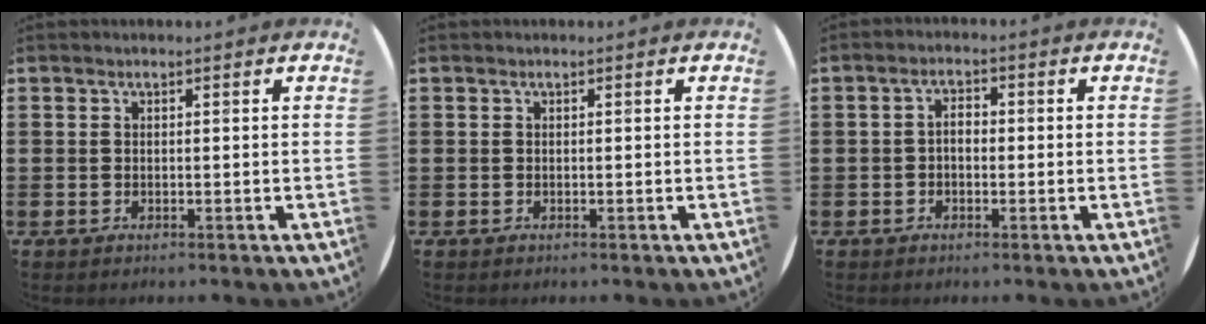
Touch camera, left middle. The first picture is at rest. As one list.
[{"total": 0.0}, {"total": 2.1, "force": [-0.3, 1.2, 1.7], "torque": [-0.034, 0.006, -0.007]}]